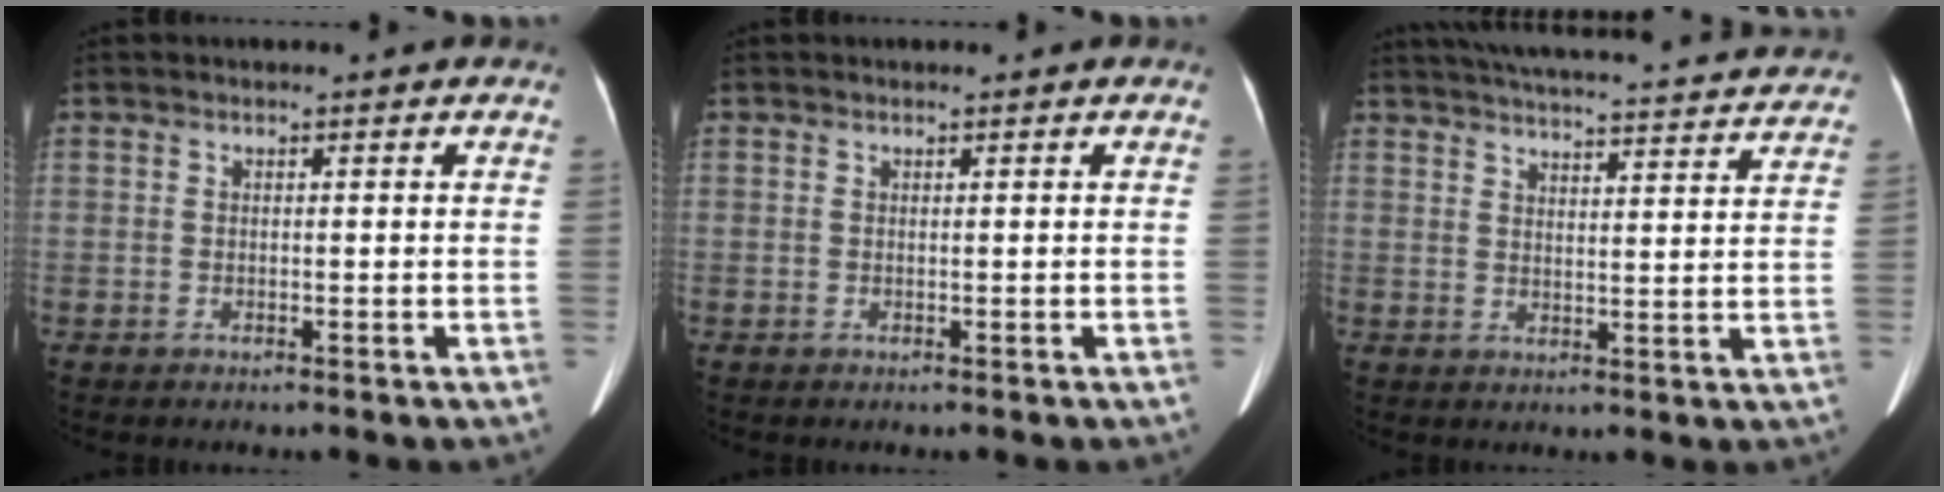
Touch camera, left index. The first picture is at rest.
{"total": 0.0}
{"total": 29.0, "force": [27.2, 3.5, 9.5], "torque": [-0.160, -0.026, 0.334]}